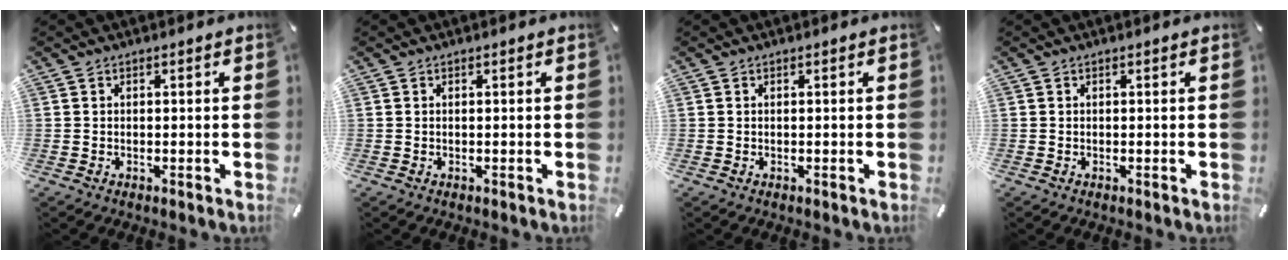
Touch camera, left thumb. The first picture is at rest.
{"total": 0.0}
{"total": 0.0}
{"total": 0.0}